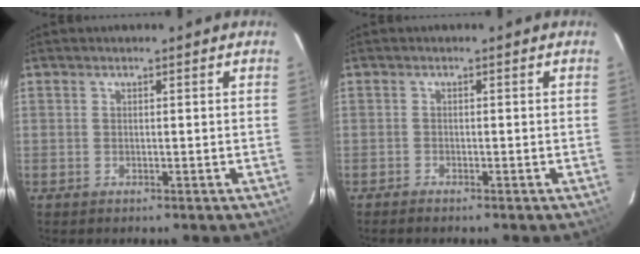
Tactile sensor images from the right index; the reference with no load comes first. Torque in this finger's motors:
{"motor_torque": [0.59, -0.57, 0.06, 0.00]}